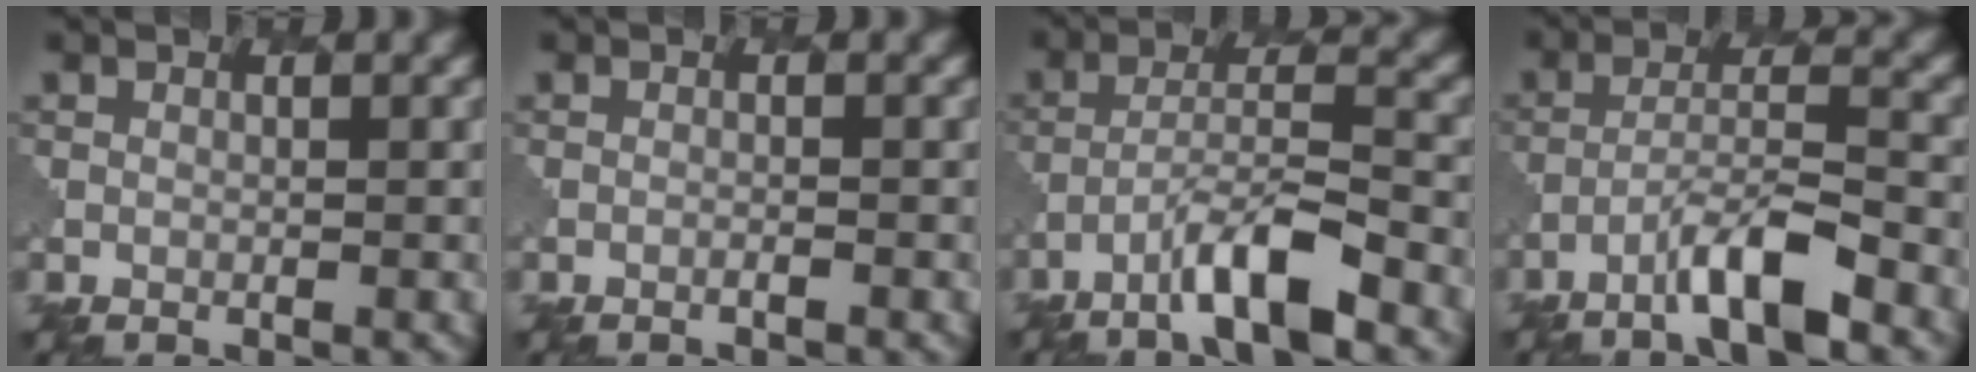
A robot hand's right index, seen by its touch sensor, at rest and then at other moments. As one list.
[{"total": 0.5, "force": [-0.3, 0.1, 0.4], "torque": [-0.002, 0.000, -0.009]}, {"total": 6.0, "force": [-3.8, 1.0, 4.5], "torque": [-0.076, 0.008, -0.066]}, {"total": 5.4, "force": [-3.4, 0.8, 4.1], "torque": [-0.068, 0.008, -0.062]}]